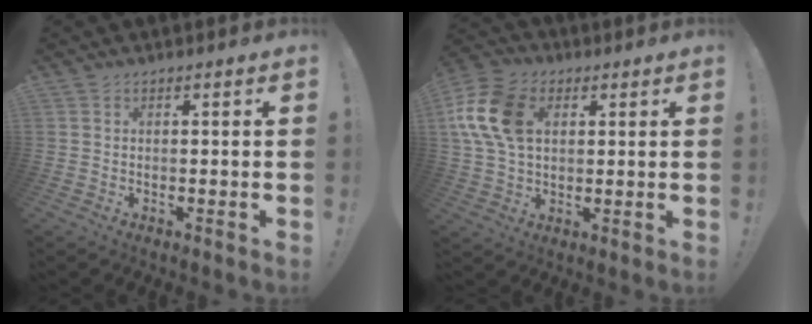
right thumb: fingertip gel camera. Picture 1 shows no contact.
{"total": 16.0, "force": [3.6, 11.3, 10.8], "torque": [-0.201, 0.007, 0.071]}